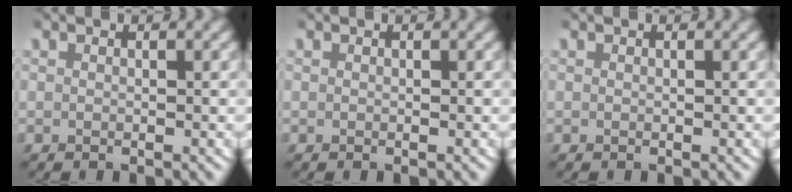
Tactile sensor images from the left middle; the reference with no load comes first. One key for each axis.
{"total": 0.0}
{"total": 0.0}